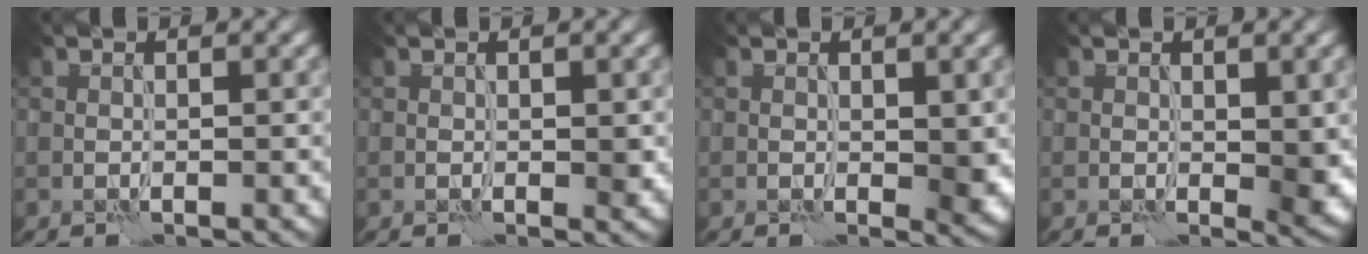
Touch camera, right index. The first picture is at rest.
{"total": 1.0, "force": [0.0, 0.6, 0.8], "torque": [-0.008, 0.000, 0.000]}
{"total": 1.8, "force": [0.2, 1.0, 1.5], "torque": [-0.018, -0.005, 0.005]}
{"total": 2.2, "force": [0.2, 1.1, 1.8], "torque": [-0.023, -0.006, 0.007]}